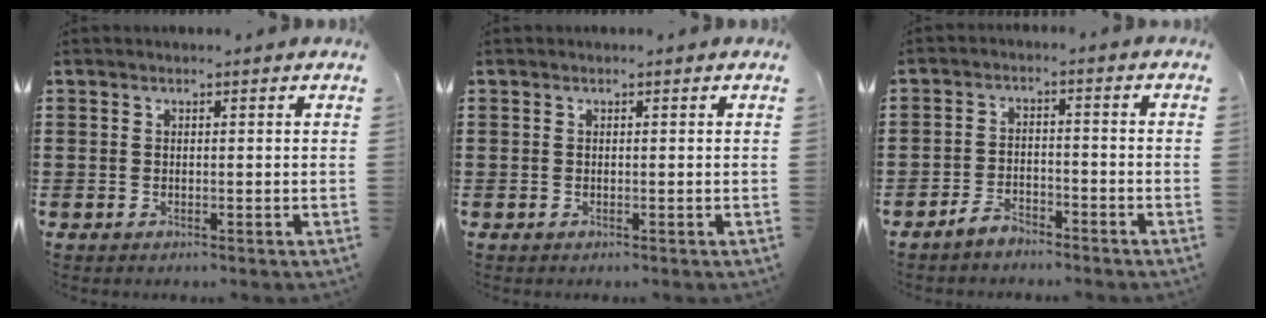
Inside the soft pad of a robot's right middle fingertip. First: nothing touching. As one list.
[{"total": 0.0}, {"total": 3.0, "force": [-2.9, 0.7, 0.8], "torque": [-0.019, 0.004, -0.057]}]